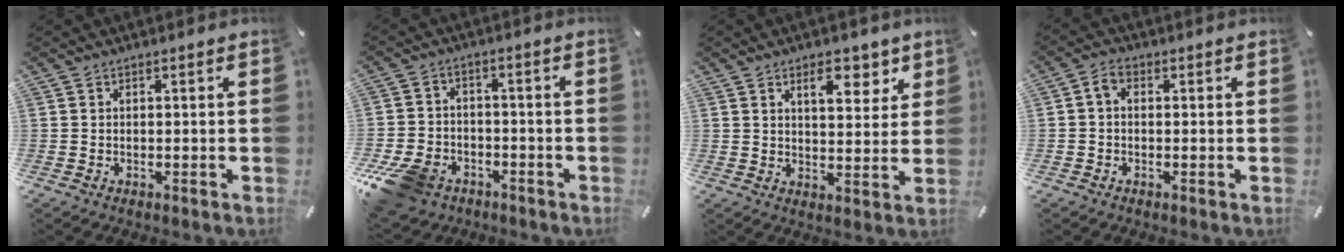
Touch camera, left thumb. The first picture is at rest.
{"total": 11.3, "force": [-6.7, 7.6, 5.1], "torque": [-0.112, 0.040, -0.123]}
{"total": 8.3, "force": [4.8, 4.4, 5.1], "torque": [-0.053, -0.021, 0.074]}
{"total": 2.7, "force": [0.0, 1.8, 2.0], "torque": [-0.039, 0.009, -0.001]}